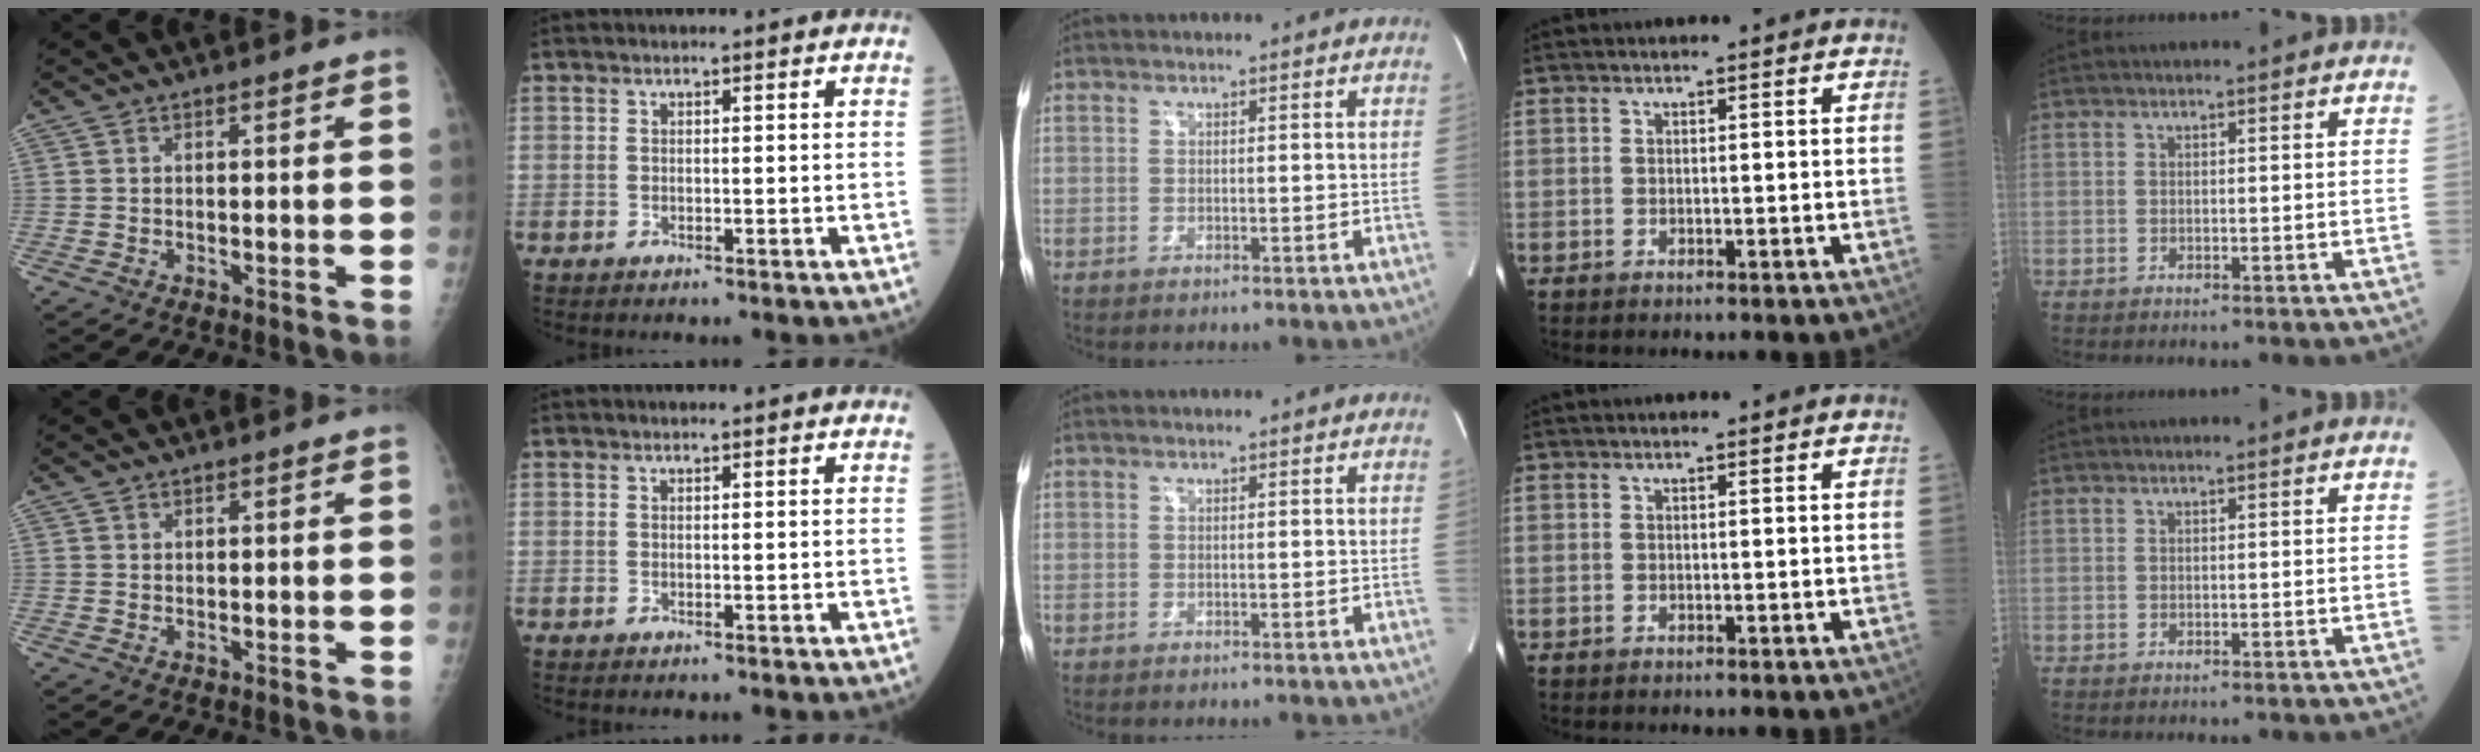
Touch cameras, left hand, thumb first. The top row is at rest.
{"thumb": {"total": 0.7, "force": [0.4, 0.5, -0.1], "torque": [0.009, -0.002, 0.004]}, "index": {"total": 1.6, "force": [1.5, 0.1, 0.5], "torque": [-0.009, 0.007, 0.016]}}